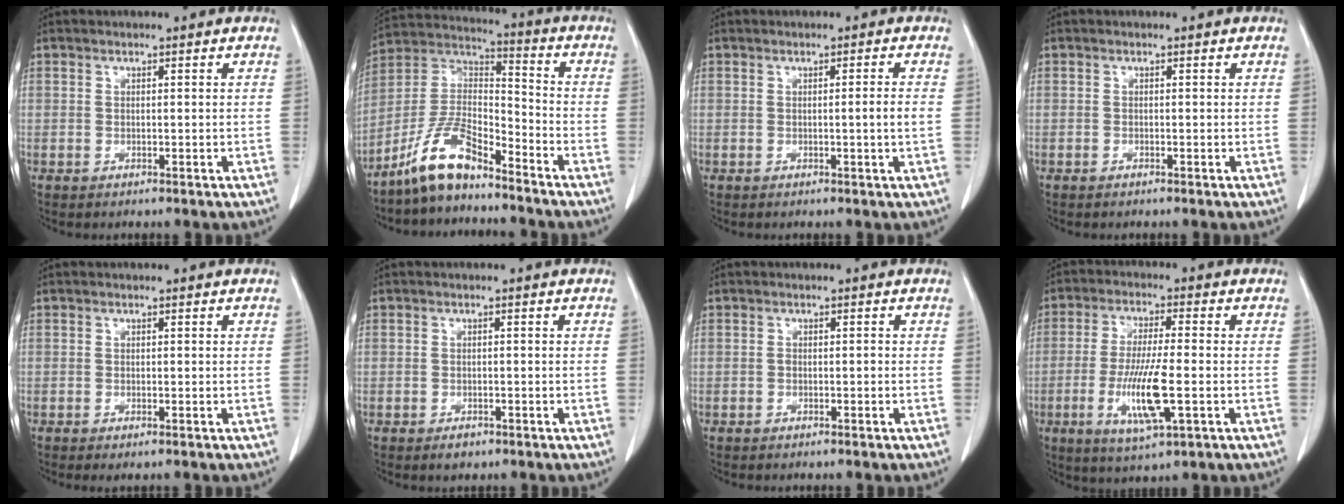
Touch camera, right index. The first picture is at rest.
{"total": 10.4, "force": [-8.3, 2.5, 5.7], "torque": [-0.127, 0.018, -0.164]}
{"total": 1.9, "force": [-0.2, -0.6, 1.8], "torque": [-0.028, -0.003, -0.004]}
{"total": 0.0}
{"total": 0.7, "force": [-0.4, 0.0, 0.6], "torque": [-0.011, -0.003, -0.007]}
{"total": 1.6, "force": [-1.1, 1.0, 0.7], "torque": [-0.009, 0.001, -0.012]}
{"total": 0.6, "force": [-0.2, 0.2, 0.5], "torque": [-0.009, 0.003, -0.002]}
{"total": 10.1, "force": [-2.6, 1.2, 9.7], "torque": [-0.190, -0.016, -0.045]}